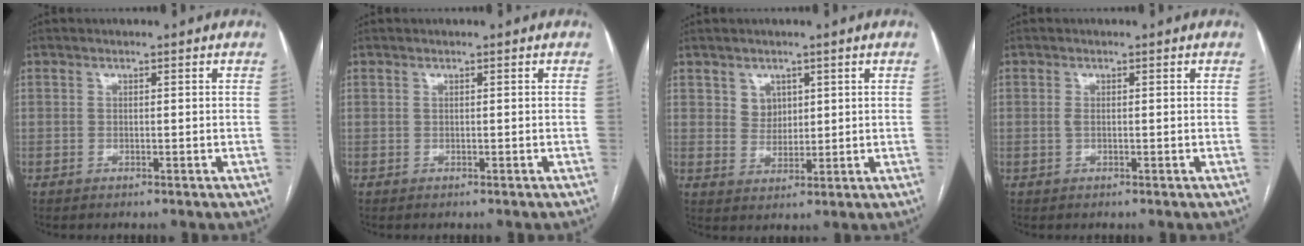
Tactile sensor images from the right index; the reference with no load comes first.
{"total": 0.0}
{"total": 3.3, "force": [1.6, 2.7, 1.1], "torque": [-0.019, 0.000, 0.033]}
{"total": 0.7, "force": [0.0, 0.3, 0.7], "torque": [-0.016, -0.001, -0.003]}